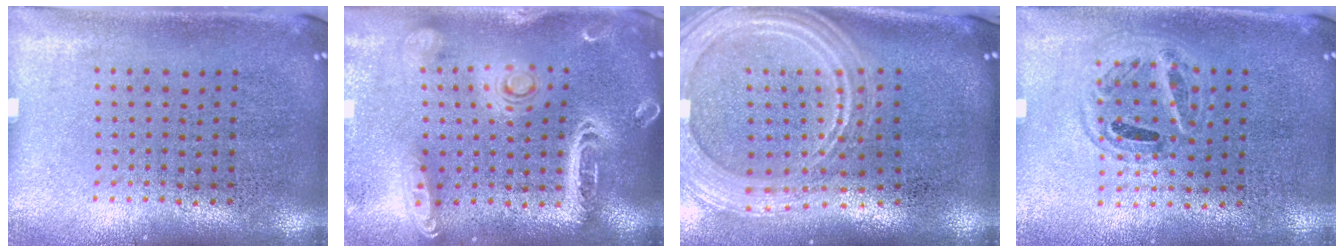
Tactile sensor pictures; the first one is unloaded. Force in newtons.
{"total": 2.8, "press": 2.4, "slide": 1.4}
{"total": 2.8, "press": 2.3, "slide": 1.5}
{"total": 0.8, "press": 0.8, "slide": 0.2}